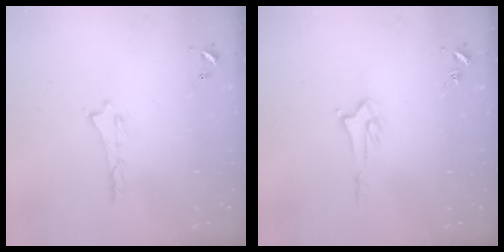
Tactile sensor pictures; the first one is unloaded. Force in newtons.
{"total": 2.6, "press": 2.6, "slide": 0.3}